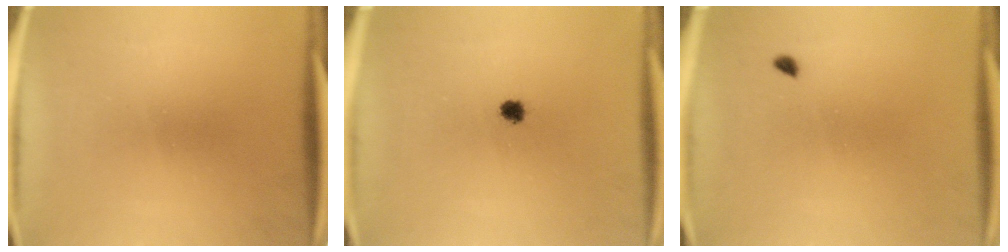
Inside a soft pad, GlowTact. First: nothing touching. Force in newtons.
{"total": 2.1}
{"total": 0.8}